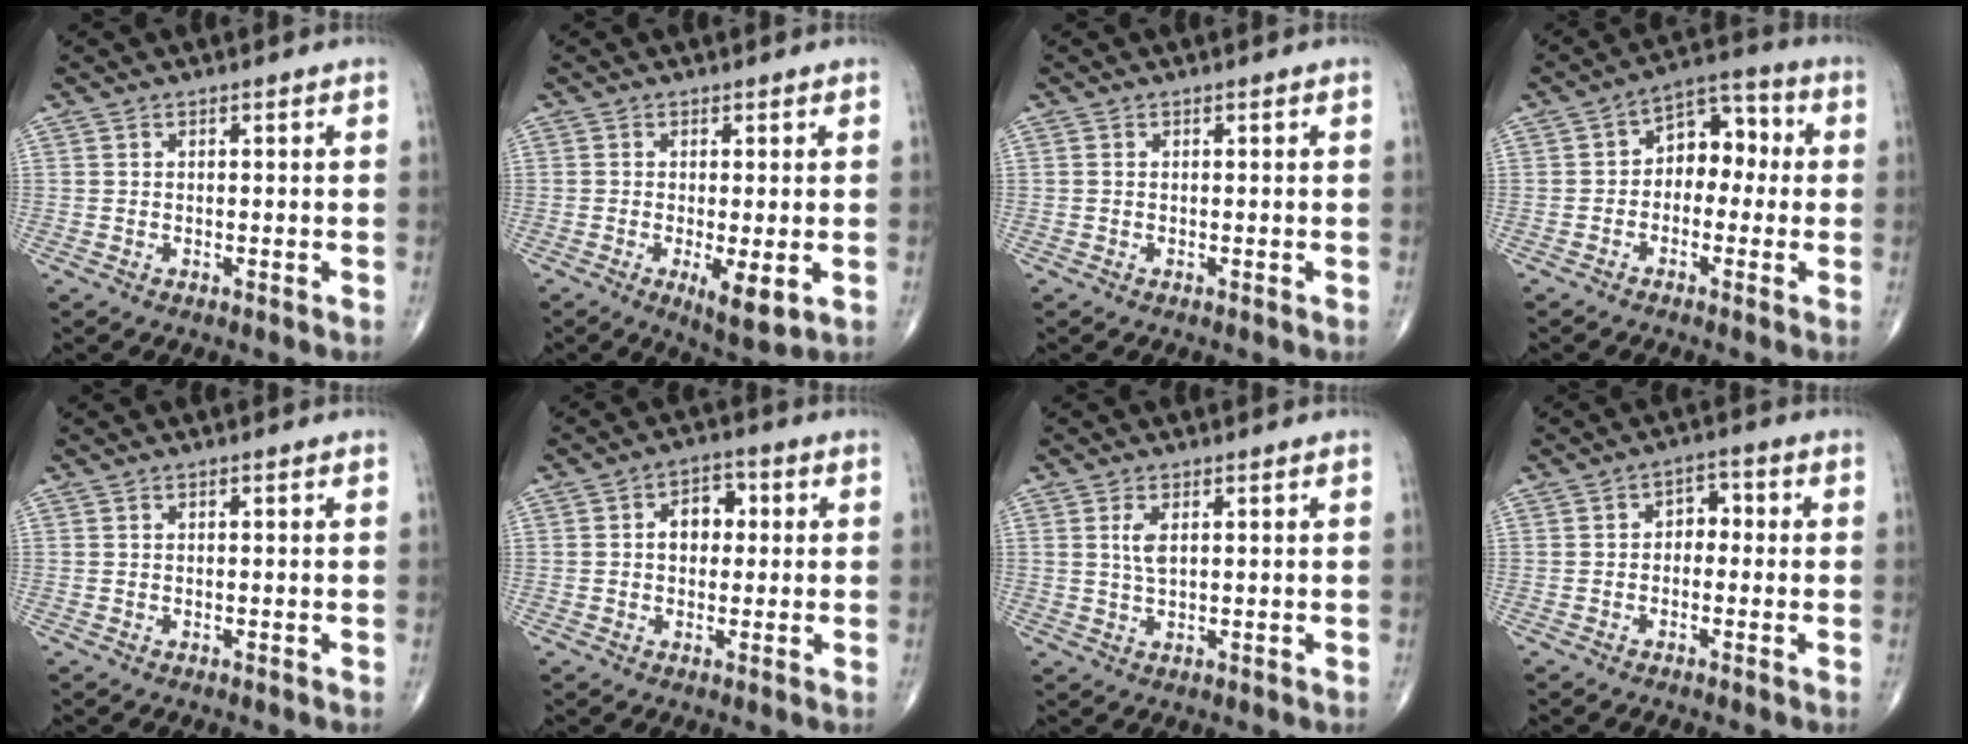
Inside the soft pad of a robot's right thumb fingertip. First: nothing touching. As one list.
[{"total": 6.0, "force": [-1.5, 1.8, 5.5], "torque": [-0.092, -0.019, -0.021]}, {"total": 0.0}, {"total": 8.4, "force": [-0.2, 6.0, 6.0], "torque": [-0.048, 0.039, -0.020]}, {"total": 0.0}, {"total": 5.7, "force": [0.6, 4.1, 3.9], "torque": [-0.035, 0.014, 0.002]}, {"total": 2.9, "force": [0.9, 1.2, 2.5], "torque": [-0.052, -0.002, 0.022]}, {"total": 3.6, "force": [-0.3, 2.7, 2.4], "torque": [-0.014, 0.018, -0.018]}]